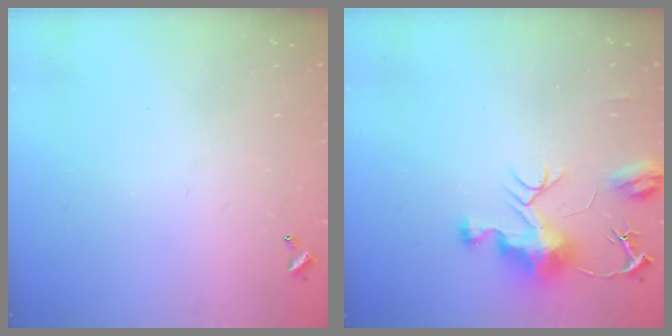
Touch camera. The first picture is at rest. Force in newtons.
{"total": 9.2, "press": 9.2, "slide": 1.0}